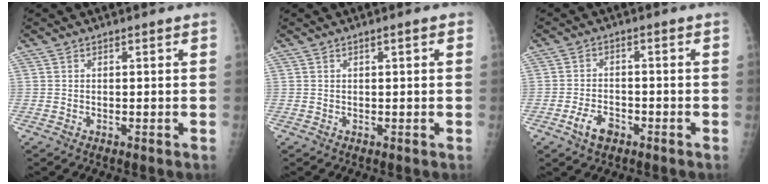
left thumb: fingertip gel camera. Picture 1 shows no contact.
{"total": 1.0, "force": [0.5, 0.2, 0.8], "torque": [-0.014, 0.002, 0.005]}
{"total": 4.7, "force": [-2.5, 2.8, 2.8], "torque": [-0.047, 0.014, -0.045]}